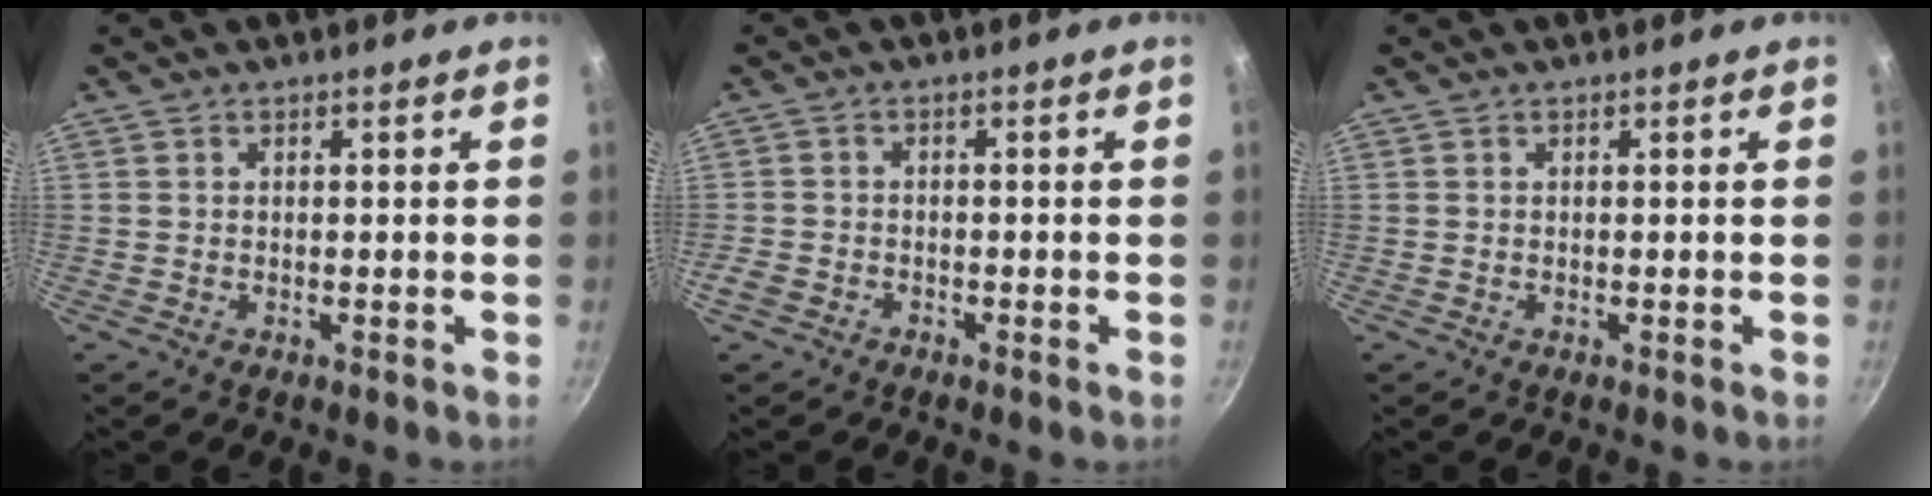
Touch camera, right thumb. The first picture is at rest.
{"total": 2.6, "force": [-1.8, 1.7, 1.0], "torque": [-0.031, 0.014, -0.036]}
{"total": 0.0}